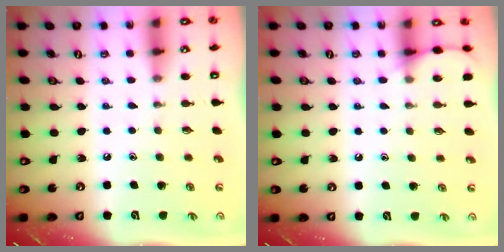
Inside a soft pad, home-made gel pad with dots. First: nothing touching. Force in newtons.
{"total": 6.7, "press": 6.6, "slide": 0.8}